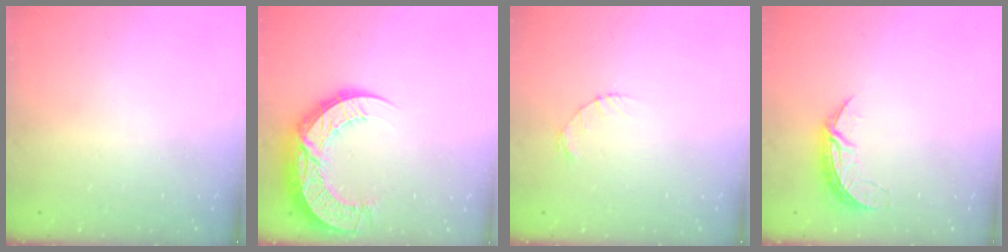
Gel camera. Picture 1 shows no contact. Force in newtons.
{"total": 16.5, "press": 16.5, "slide": 1.2}
{"total": 1.2, "press": 1.1, "slide": 0.2}
{"total": 6.5, "press": 6.5, "slide": 0.4}